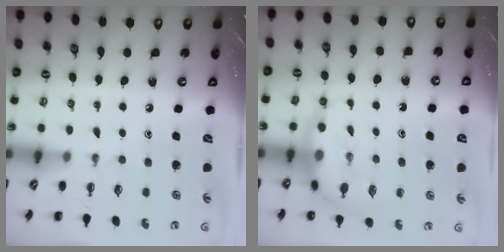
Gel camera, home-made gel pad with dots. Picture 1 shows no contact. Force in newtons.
{"total": 7.4, "press": 7.3, "slide": 0.8}